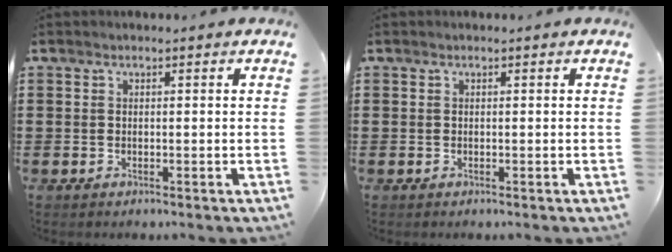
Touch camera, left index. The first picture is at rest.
{"total": 0.0}